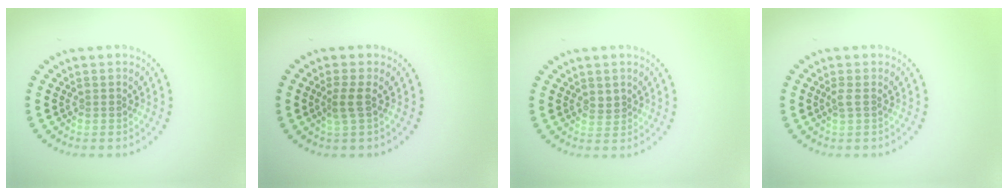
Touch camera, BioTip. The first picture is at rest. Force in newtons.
{"total": 1.7, "press": 1.3, "slide": 1.0}
{"total": 1.0, "press": 0.9, "slide": 0.4}
{"total": 0.9, "press": 0.6, "slide": 0.7}